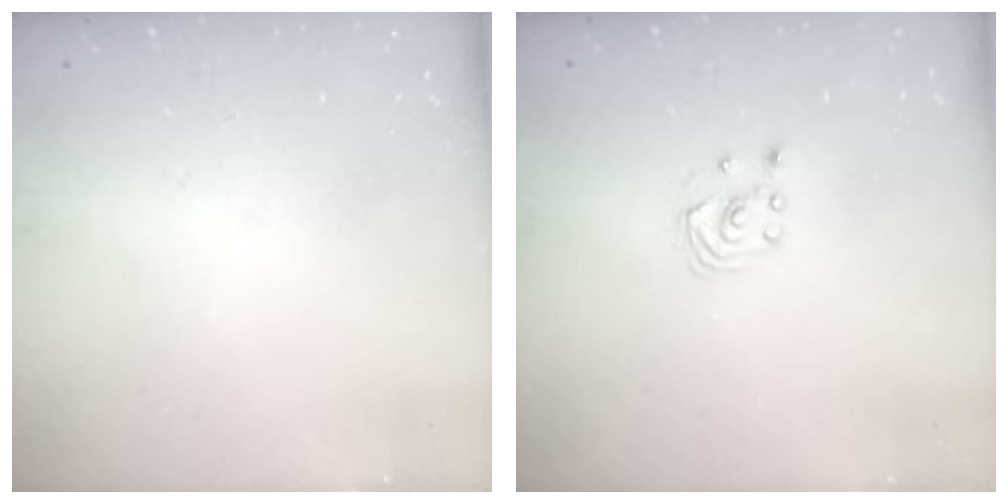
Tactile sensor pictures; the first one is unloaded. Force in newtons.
{"total": 1.8, "press": 1.8, "slide": 0.2}